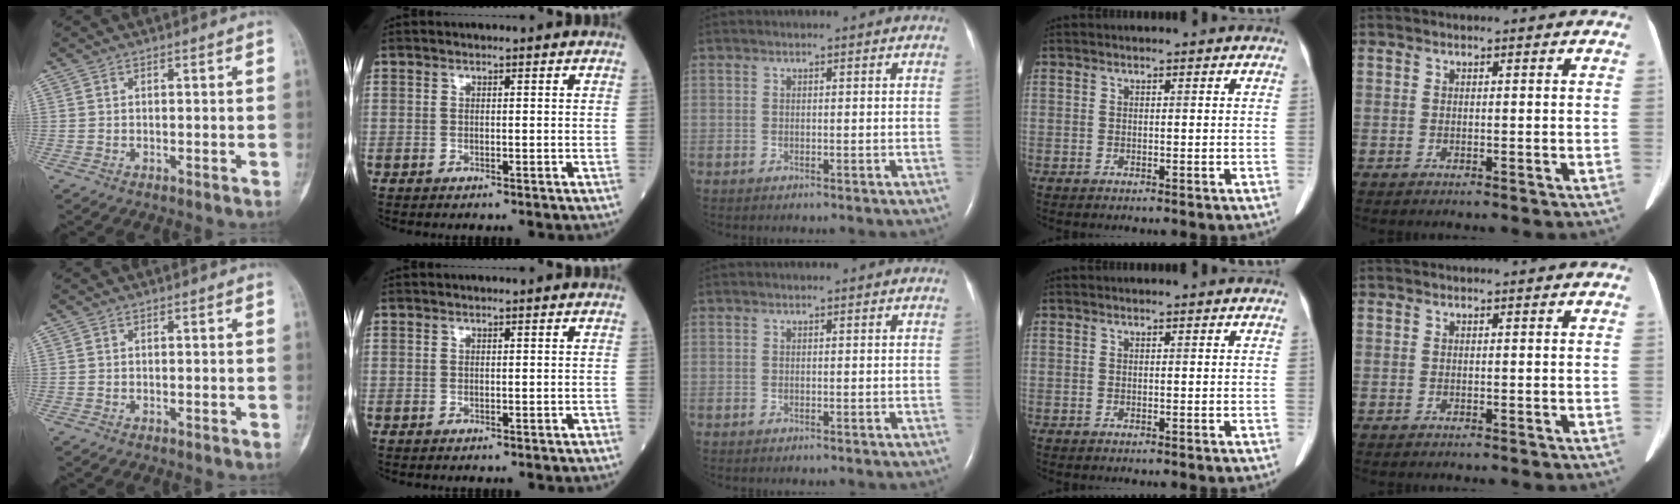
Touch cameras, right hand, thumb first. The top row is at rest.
{}